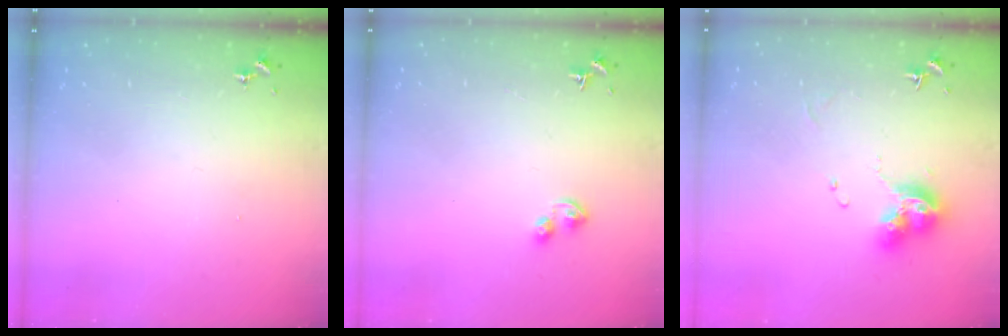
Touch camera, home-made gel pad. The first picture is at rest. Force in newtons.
{"total": 3.8, "press": 3.8, "slide": 0.6}
{"total": 10.9, "press": 10.9, "slide": 0.8}